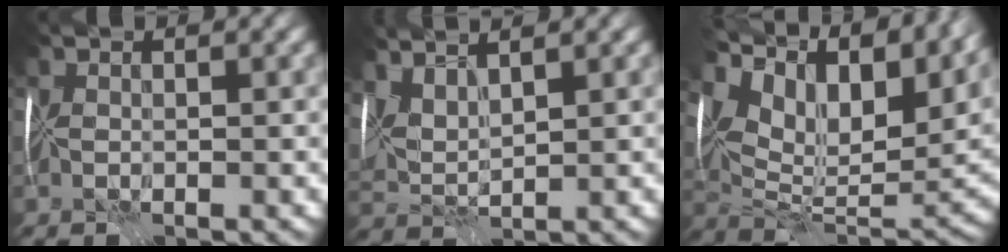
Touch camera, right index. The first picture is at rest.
{"total": 2.9, "force": [2.6, 0.1, 1.3], "torque": [-0.048, 0.000, 0.060]}
{"total": 13.9, "force": [8.2, 6.4, 9.2], "torque": [-0.193, 0.035, 0.160]}